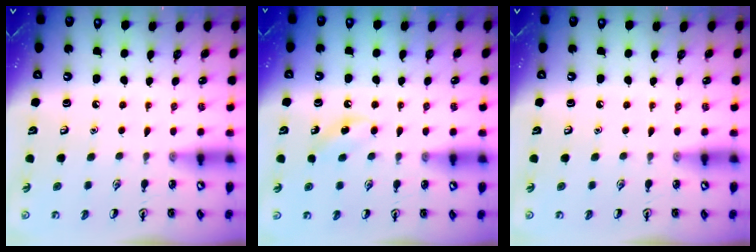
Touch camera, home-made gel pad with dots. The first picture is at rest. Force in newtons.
{"total": 6.3, "press": 6.0, "slide": 1.8}
{"total": 0.0}